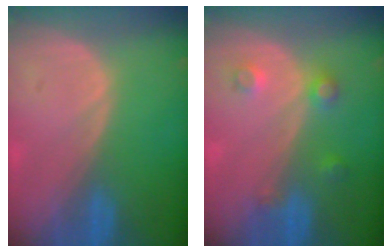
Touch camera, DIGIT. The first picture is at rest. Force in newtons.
{"total": 3.5, "press": 3.1, "slide": 1.5}